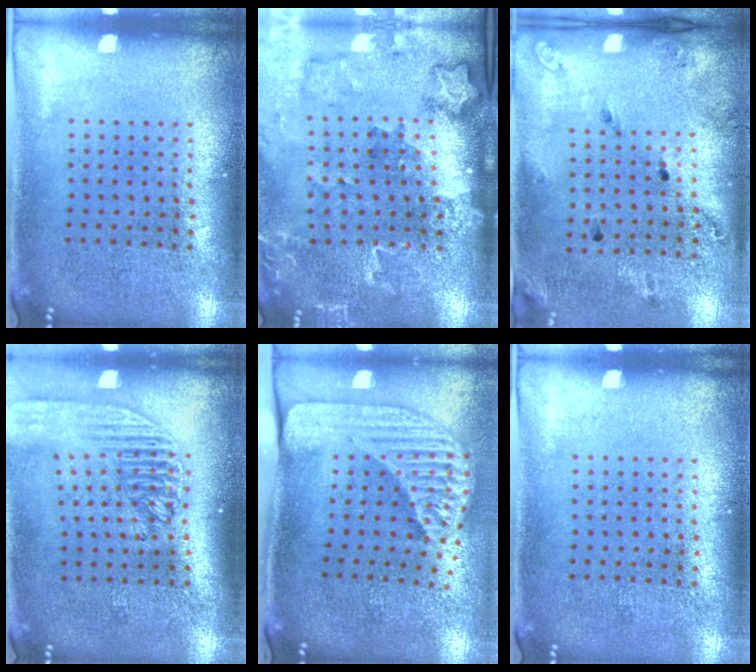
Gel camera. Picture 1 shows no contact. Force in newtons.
{"total": 1.8, "press": 1.8, "slide": 0.3}
{"total": 1.9, "press": 1.1, "slide": 1.5}
{"total": 2.0, "press": 1.7, "slide": 1.1}
{"total": 2.5, "press": 1.7, "slide": 1.7}
{"total": 0.0}